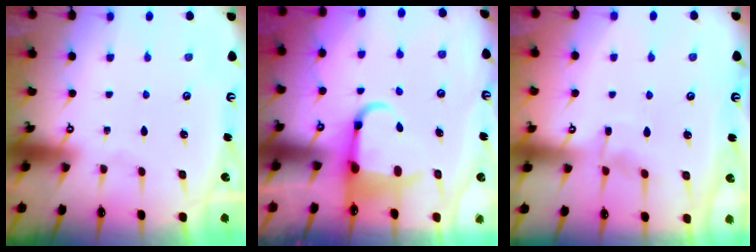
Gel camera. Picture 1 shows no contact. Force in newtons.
{"total": 6.1, "press": 5.9, "slide": 1.3}
{"total": 4.7, "press": 4.7, "slide": 0.5}